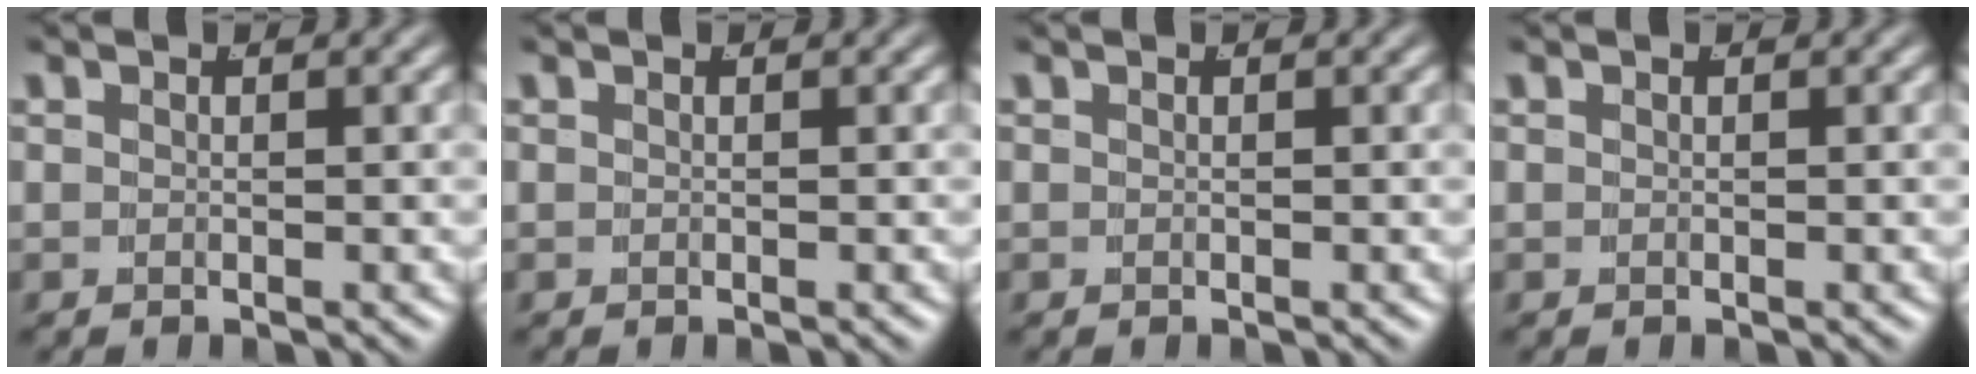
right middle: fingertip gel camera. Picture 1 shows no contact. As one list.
[{"total": 0.0}, {"total": 0.0}, {"total": 0.0}]